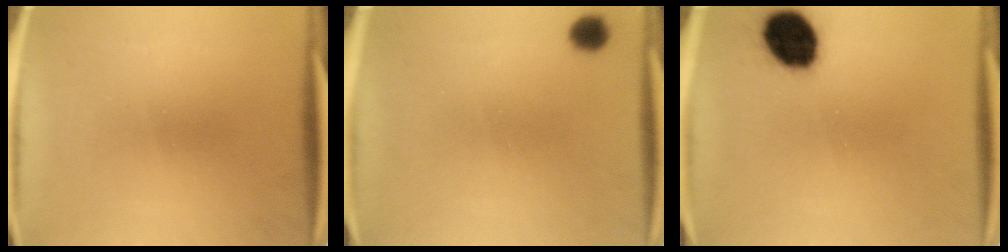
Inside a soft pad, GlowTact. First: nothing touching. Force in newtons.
{"total": 3.6}
{"total": 12.5}